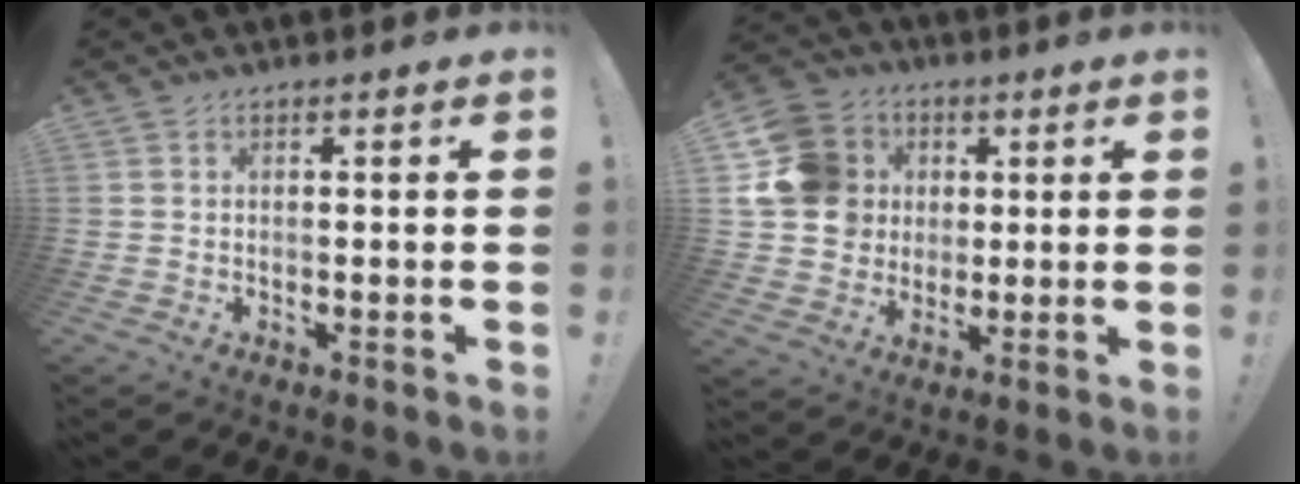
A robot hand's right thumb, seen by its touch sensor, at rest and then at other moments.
{"total": 16.3, "force": [3.3, 14.5, 6.7], "torque": [-0.106, 0.000, 0.076]}